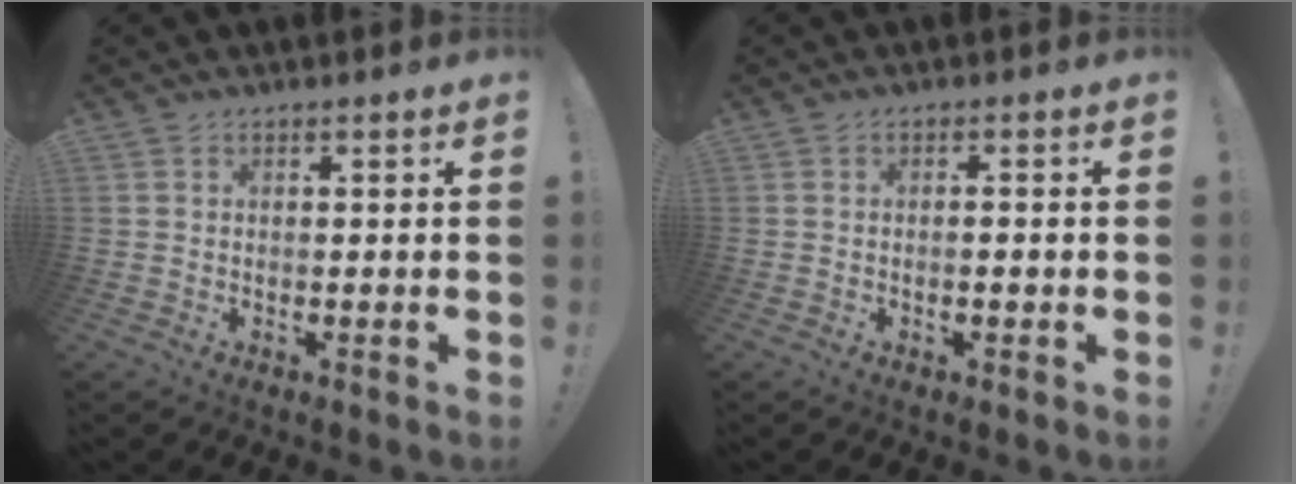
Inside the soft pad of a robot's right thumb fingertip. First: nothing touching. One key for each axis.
{"total": 1.8, "fx": -0.9, "fy": 0.3, "fz": 1.5, "tx": -0.021, "ty": 0.002, "tz": -0.016}